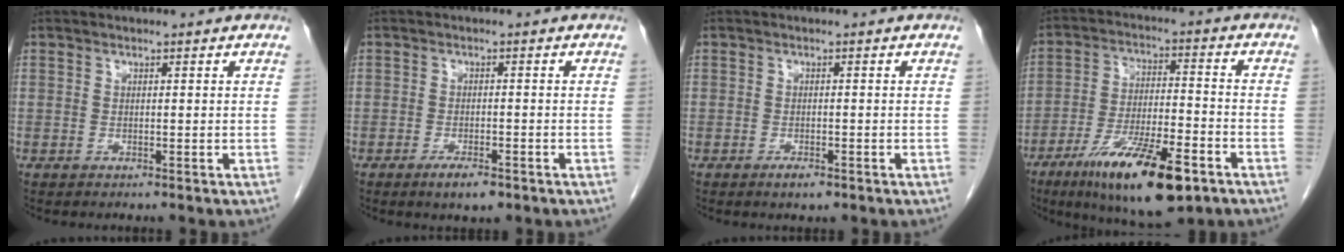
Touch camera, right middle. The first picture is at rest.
{"total": 3.5, "force": [-2.3, 1.0, 2.5], "torque": [-0.046, -0.001, -0.034]}
{"total": 1.8, "force": [-1.2, 0.6, 1.2], "torque": [-0.022, 0.000, -0.015]}
{"total": 16.3, "force": [-9.5, 3.6, 12.7], "torque": [-0.219, -0.023, -0.156]}